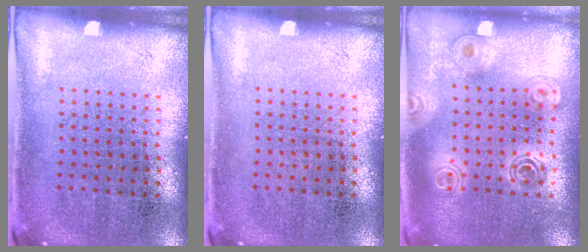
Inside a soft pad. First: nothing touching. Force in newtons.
{"total": 0.0}
{"total": 1.6, "press": 1.4, "slide": 0.8}